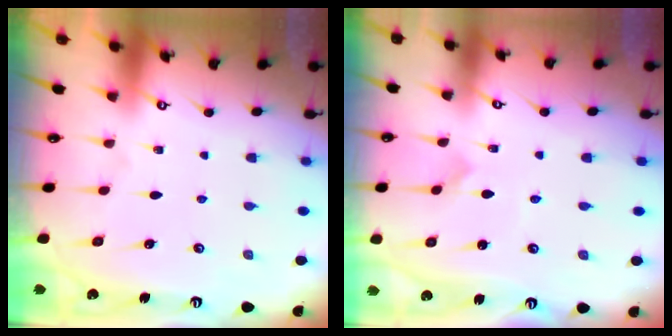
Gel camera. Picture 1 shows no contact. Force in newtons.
{"total": 1.2, "press": 1.2, "slide": 0.0}